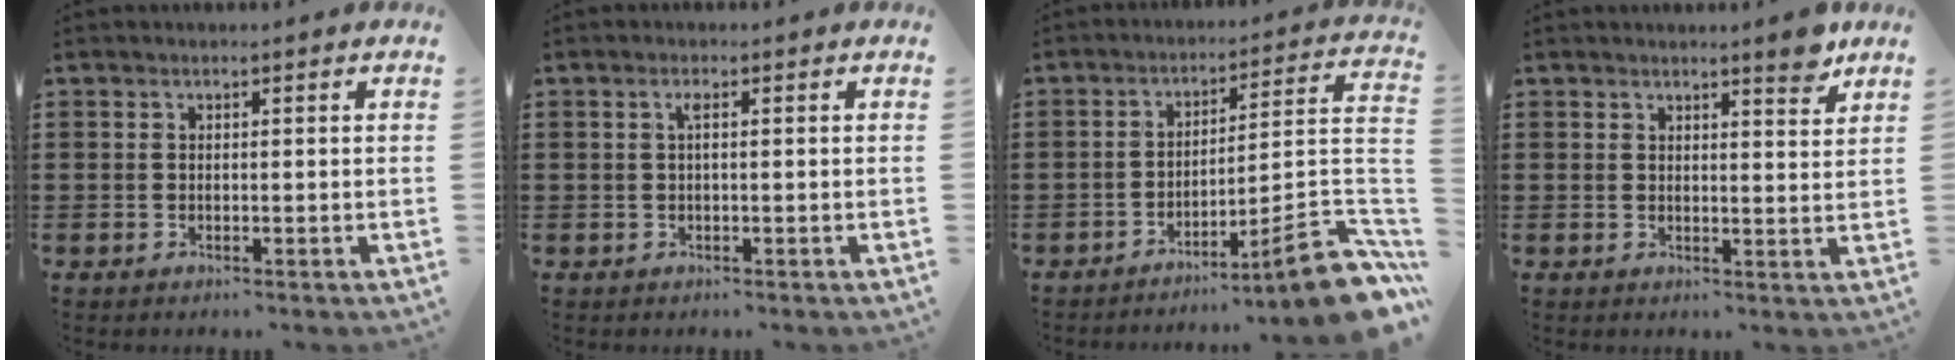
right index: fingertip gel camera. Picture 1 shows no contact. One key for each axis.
{"total": 1.2, "fx": 0.2, "fy": 0.2, "fz": 1.2, "tx": -0.025, "ty": 0.003, "tz": 0.002}
{"total": 10.7, "fx": -6.6, "fy": 1.2, "fz": 8.3, "tx": -0.110, "ty": 0.004, "tz": -0.121}
{"total": 3.7, "fx": 3.2, "fy": 0.4, "fz": 1.8, "tx": -0.026, "ty": -0.007, "tz": 0.054}